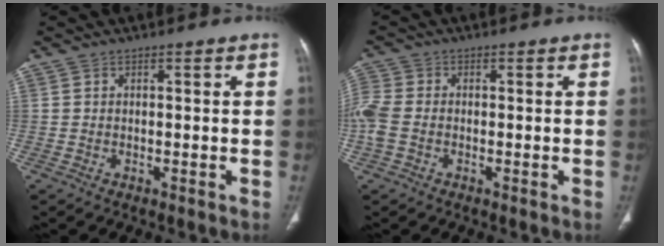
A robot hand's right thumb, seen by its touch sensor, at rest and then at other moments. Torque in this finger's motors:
{"motor_torque": [0.15, 0.15, 0.26, 0.18, 0.06]}